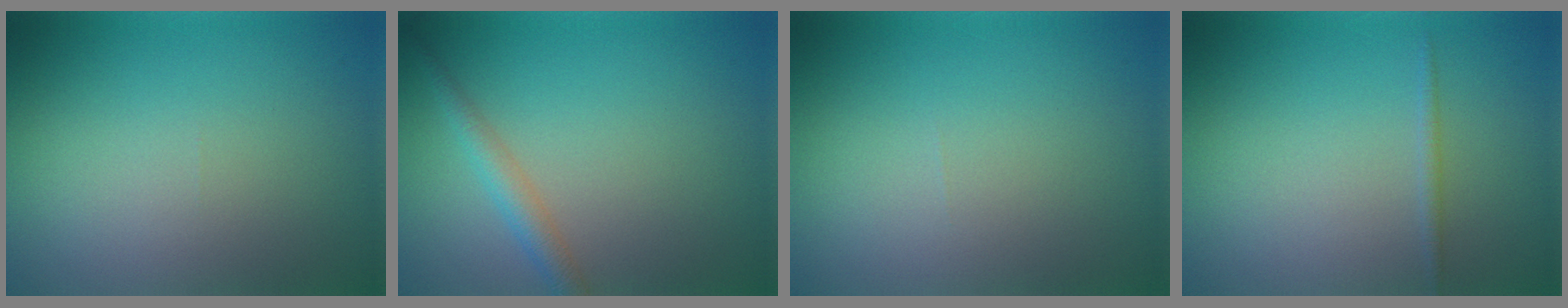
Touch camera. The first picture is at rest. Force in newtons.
{"total": 2.2, "press": 2.2, "slide": 0.1}
{"total": 0.0}
{"total": 0.7, "press": 0.7, "slide": 0.0}